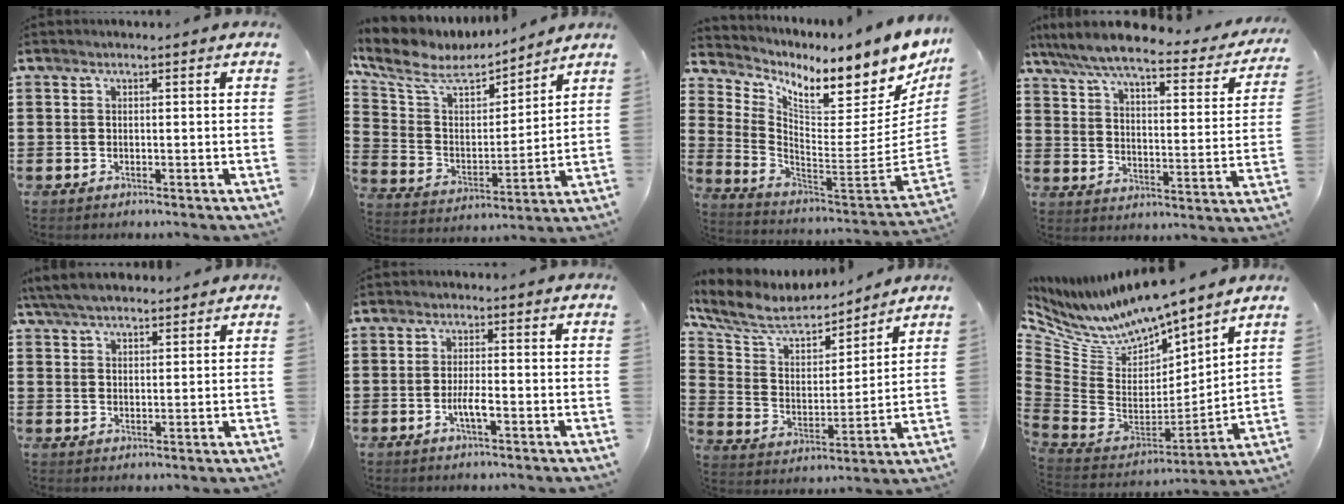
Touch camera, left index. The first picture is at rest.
{"total": 8.2, "force": [6.3, 3.3, 4.1], "torque": [-0.111, -0.031, 0.105]}
{"total": 7.7, "force": [5.6, 2.1, 4.9], "torque": [-0.100, -0.063, 0.089]}
{"total": 7.0, "force": [5.9, 0.5, 3.6], "torque": [-0.096, -0.038, 0.099]}
{"total": 5.1, "force": [4.7, 1.2, 1.8], "torque": [-0.049, -0.005, 0.088]}
{"total": 3.1, "force": [-1.1, 0.7, 2.8], "torque": [-0.055, -0.001, -0.021]}
{"total": 8.0, "force": [6.7, 2.8, 3.2], "torque": [-0.097, -0.038, 0.116]}
{"total": 7.5, "force": [7.0, 2.0, 1.6], "torque": [-0.074, -0.066, 0.122]}